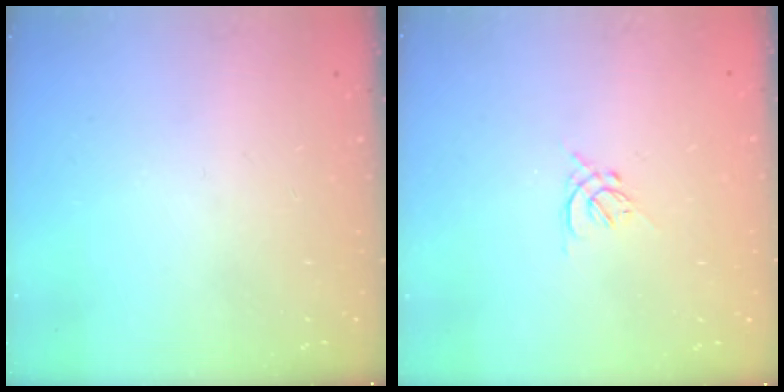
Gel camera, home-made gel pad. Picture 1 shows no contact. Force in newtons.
{"total": 1.3, "press": 1.2, "slide": 0.5}